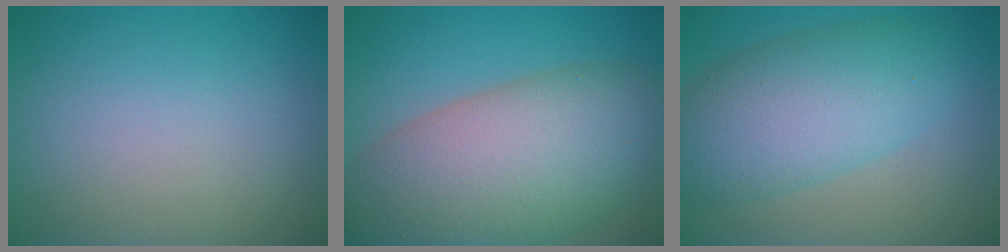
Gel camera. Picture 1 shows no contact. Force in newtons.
{"total": 13.1, "press": 13.1, "slide": 1.0}
{"total": 7.8, "press": 7.8, "slide": 0.3}